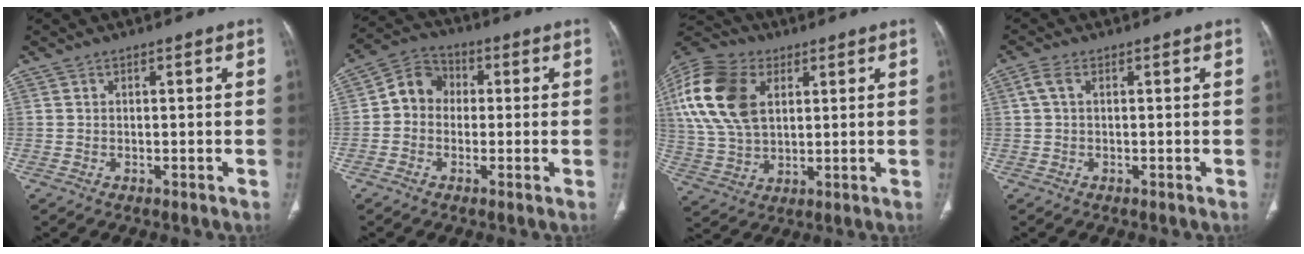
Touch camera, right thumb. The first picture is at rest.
{"total": 7.1, "force": [-0.2, 6.2, 3.4], "torque": [-0.038, 0.025, -0.019]}
{"total": 20.8, "force": [6.2, 13.8, 14.4], "torque": [-0.311, 0.008, 0.112]}
{"total": 2.4, "force": [0.6, 1.2, 1.9], "torque": [-0.052, 0.011, 0.013]}